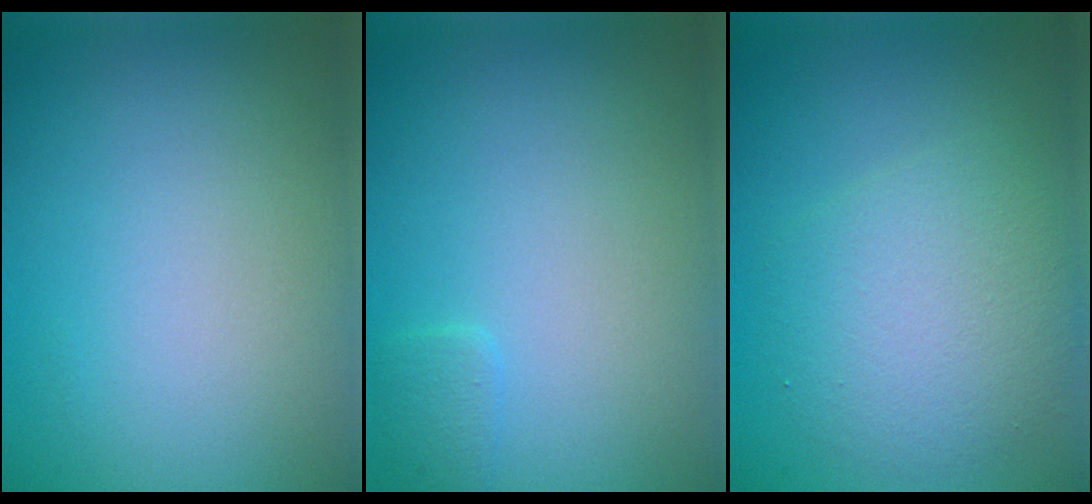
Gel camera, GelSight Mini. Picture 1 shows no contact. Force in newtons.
{"total": 0.9, "press": 0.9, "slide": 0.1}
{"total": 4.7, "press": 4.7, "slide": 0.1}